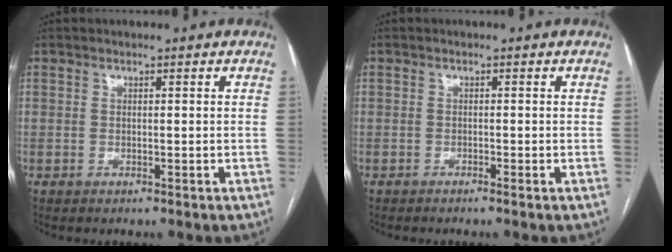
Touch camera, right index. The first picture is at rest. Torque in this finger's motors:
{"motor_torque": [-0.90, -0.18, -0.25, -0.03]}